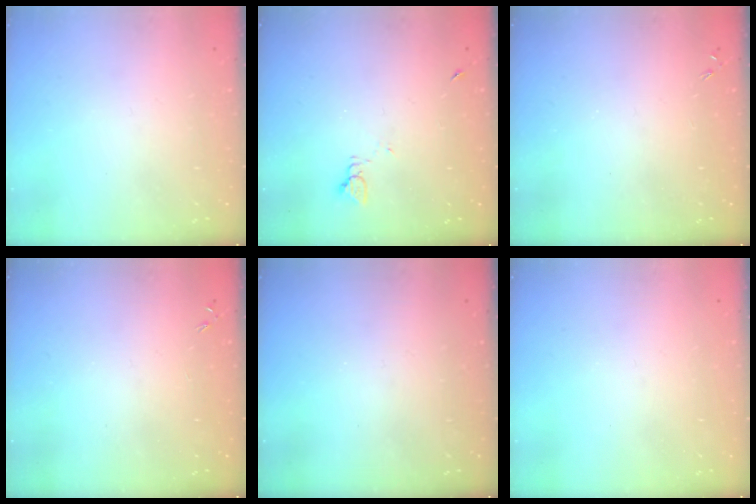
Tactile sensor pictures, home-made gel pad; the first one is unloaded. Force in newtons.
{"total": 2.3, "press": 2.3, "slide": 0.3}
{"total": 0.0}
{"total": 0.0}
{"total": 0.0}
{"total": 0.0}